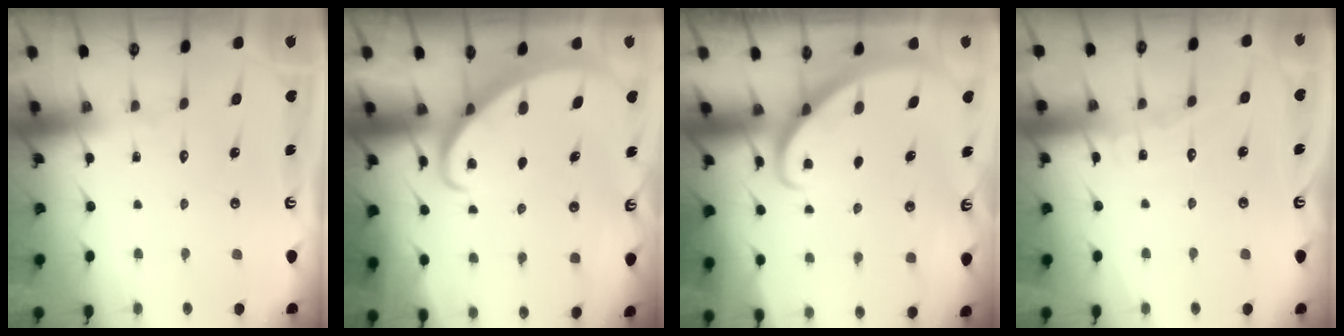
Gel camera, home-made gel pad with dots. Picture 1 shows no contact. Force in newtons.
{"total": 2.7, "press": 2.7, "slide": 0.3}
{"total": 2.6, "press": 2.6, "slide": 0.2}
{"total": 5.5, "press": 5.5, "slide": 0.6}